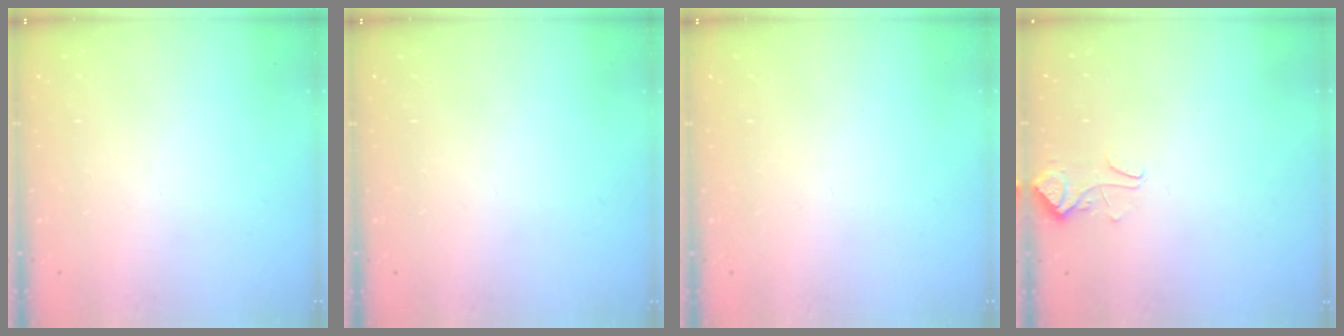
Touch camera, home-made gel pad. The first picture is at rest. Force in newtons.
{"total": 0.0}
{"total": 0.0}
{"total": 3.5, "press": 3.4, "slide": 0.7}